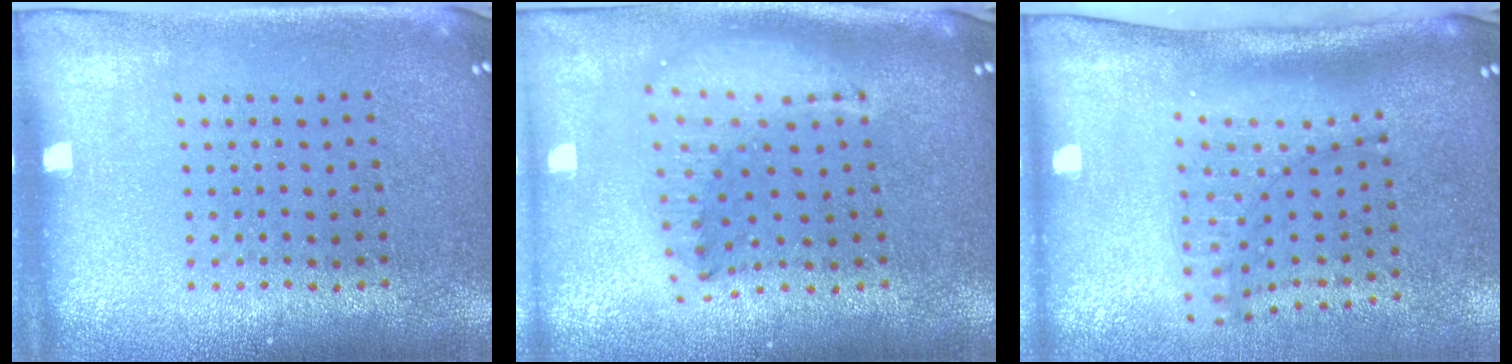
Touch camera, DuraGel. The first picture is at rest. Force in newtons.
{"total": 1.8, "press": 1.5, "slide": 0.9}
{"total": 2.1, "press": 1.5, "slide": 1.5}